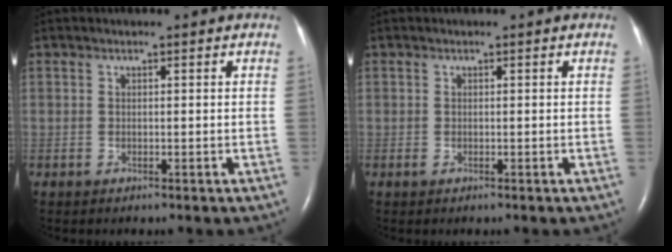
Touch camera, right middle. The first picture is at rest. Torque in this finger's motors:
{"motor_torque": [-0.12, -0.02, 0.00, -0.02]}